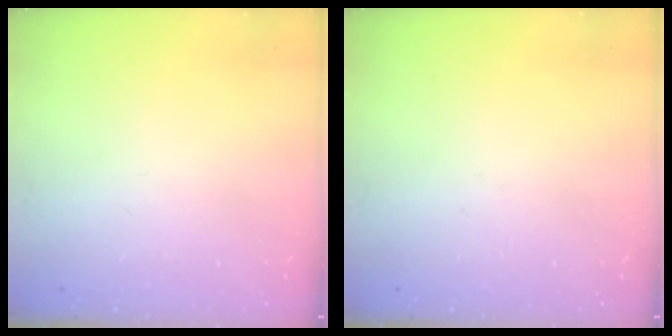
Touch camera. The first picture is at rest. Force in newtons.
{"total": 0.0}